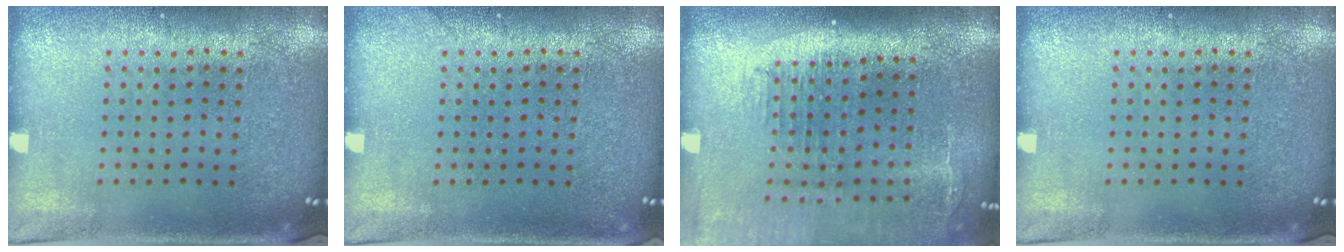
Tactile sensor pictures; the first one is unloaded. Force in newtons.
{"total": 0.5, "press": 0.5, "slide": 0.1}
{"total": 2.2, "press": 1.8, "slide": 1.3}
{"total": 0.0}